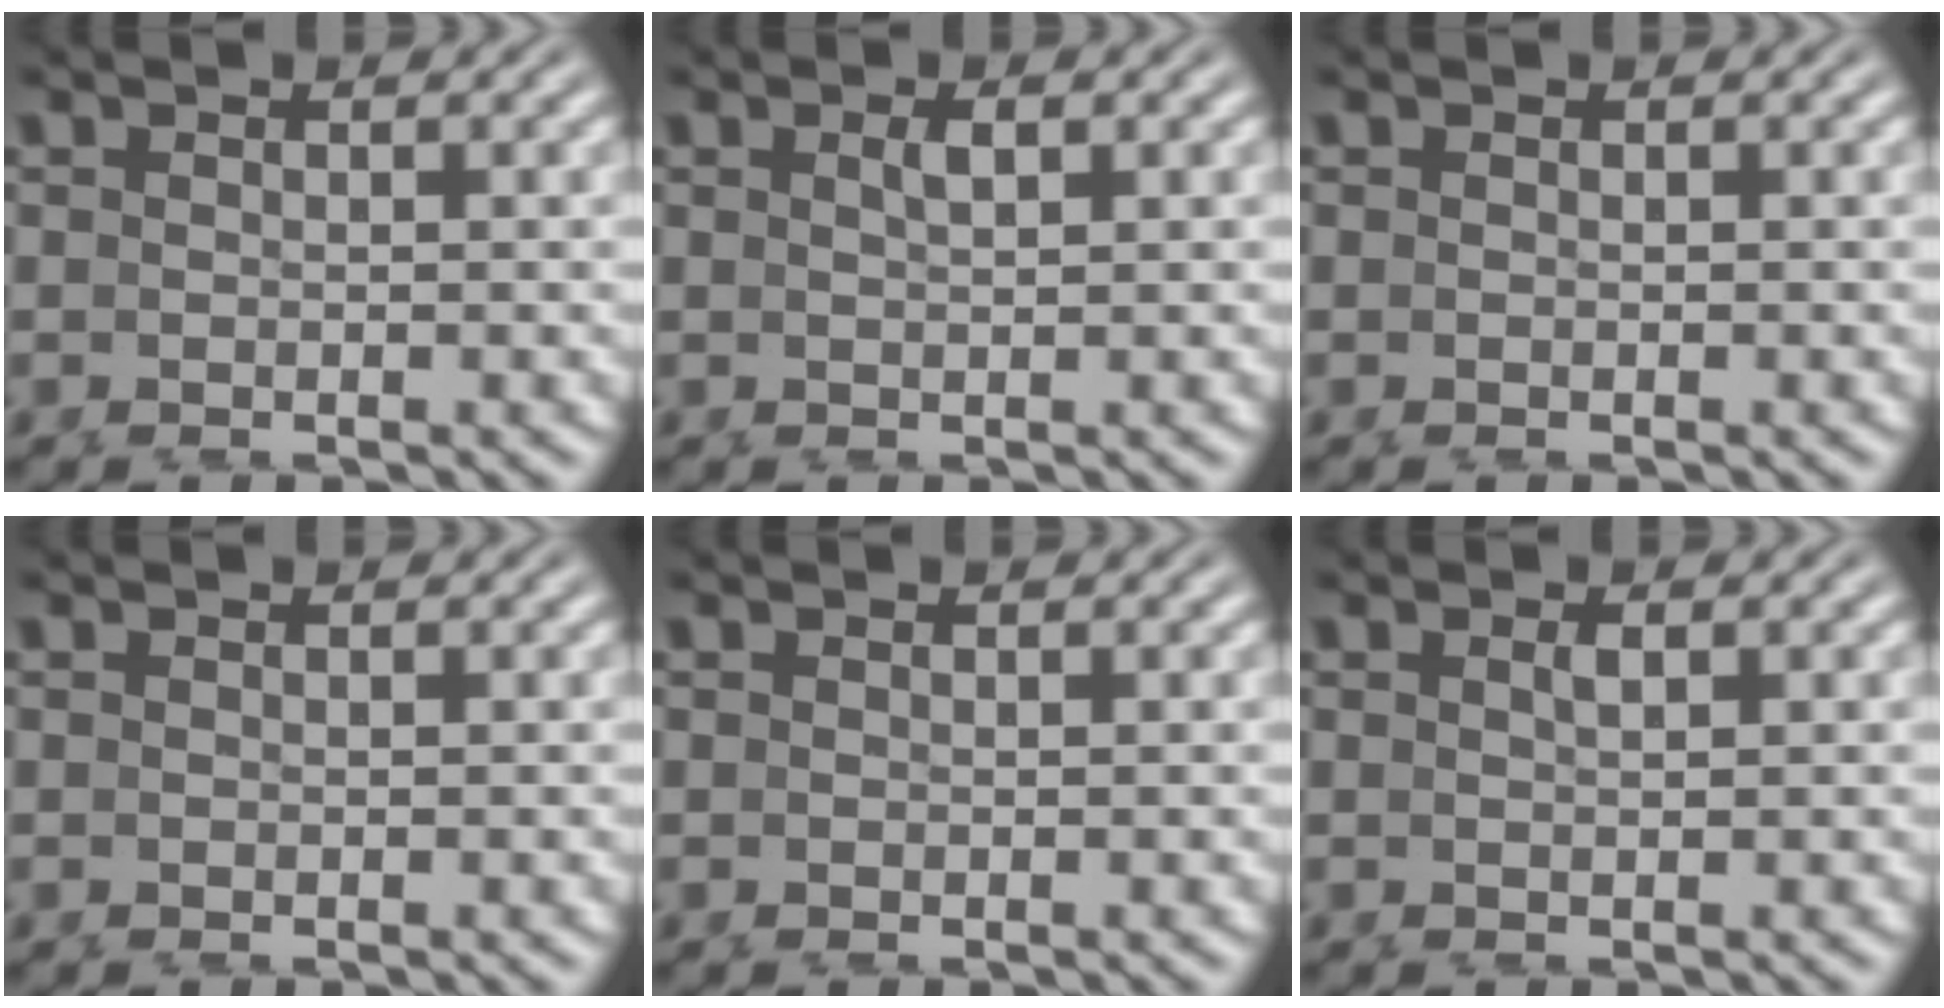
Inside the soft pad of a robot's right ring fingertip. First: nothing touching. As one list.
[{"total": 1.1, "force": [0.1, -0.8, 0.8], "torque": [-0.007, -0.004, 0.009]}, {"total": 0.0}, {"total": 0.0}, {"total": 0.0}, {"total": 0.9, "force": [0.0, -0.7, 0.5], "torque": [-0.006, -0.004, 0.006]}]